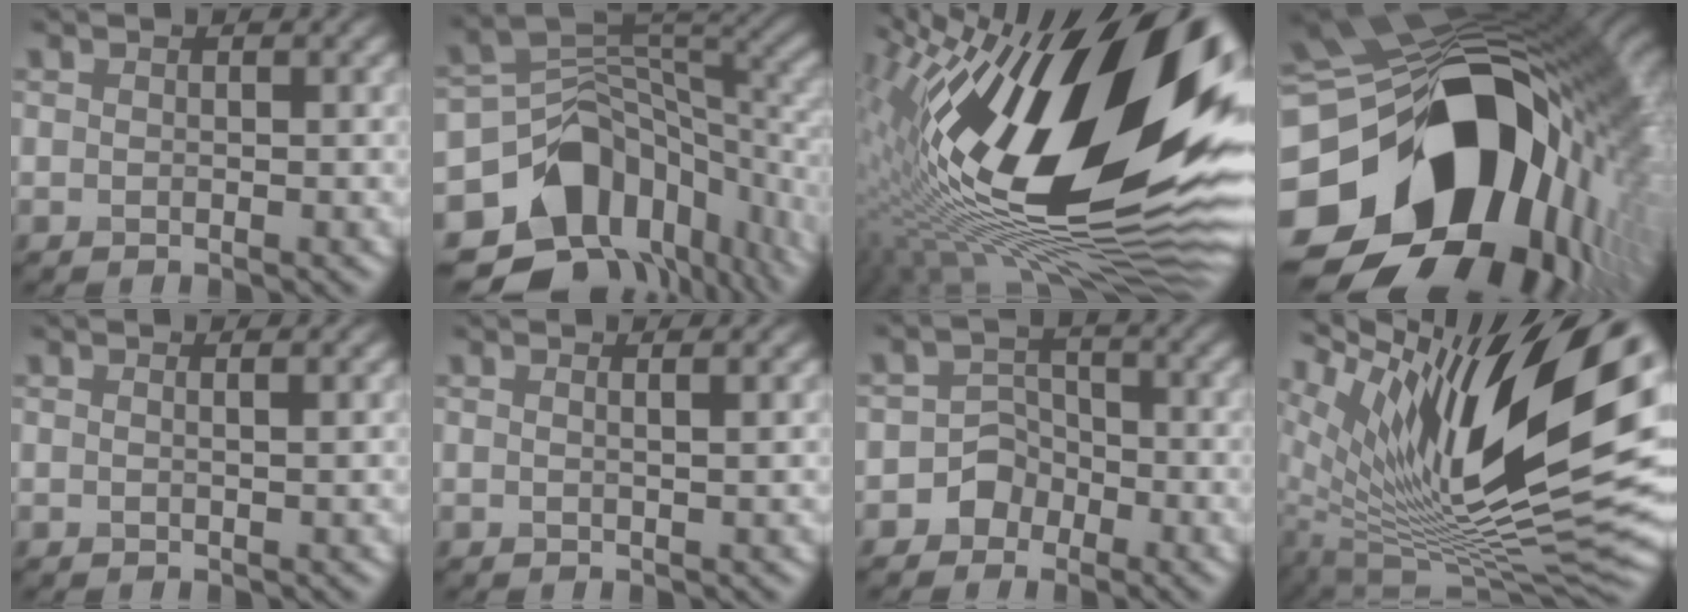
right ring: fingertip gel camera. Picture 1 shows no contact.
{"total": 14.0, "force": [-7.2, 10.0, 6.6], "torque": [-0.127, 0.004, -0.096]}
{"total": 21.6, "force": [3.5, 9.2, 19.2], "torque": [-0.331, 0.017, 0.032]}
{"total": 21.7, "force": [-5.0, 14.7, 15.2], "torque": [-0.293, -0.049, -0.066]}
{"total": 1.3, "force": [0.7, 0.6, 1.0], "torque": [-0.006, 0.002, -0.006]}
{"total": 2.0, "force": [1.0, 0.9, 1.4], "torque": [-0.003, 0.006, -0.010]}
{"total": 2.8, "force": [-1.5, 2.3, 0.4], "torque": [0.030, 0.014, -0.040]}
{"total": 17.6, "force": [6.4, 6.2, 15.1], "torque": [-0.272, 0.006, 0.113]}